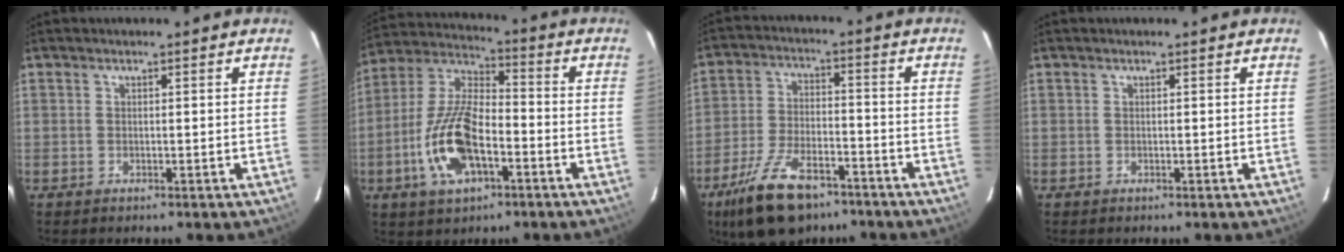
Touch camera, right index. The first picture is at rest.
{"total": 15.2, "force": [-5.3, 7.0, 12.4], "torque": [-0.264, 0.004, -0.098]}
{"total": 14.7, "force": [-10.0, 6.5, 8.5], "torque": [-0.188, -0.018, -0.175]}
{"total": 0.0}